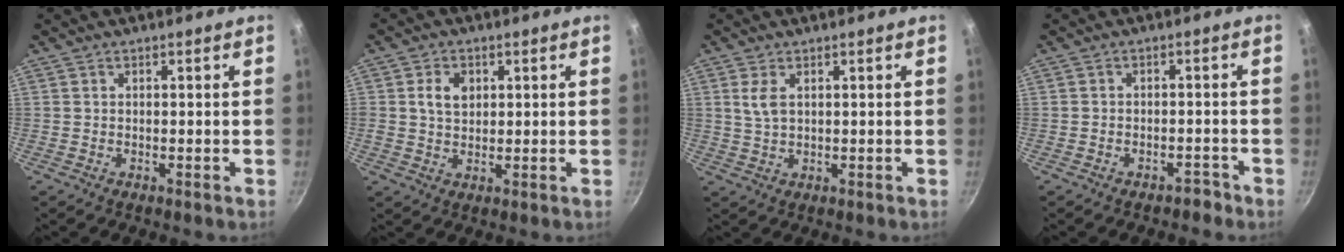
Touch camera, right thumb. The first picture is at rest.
{"total": 4.9, "force": [1.3, 3.6, 3.0], "torque": [-0.039, -0.002, 0.022]}
{"total": 3.8, "force": [1.2, 2.1, 2.9], "torque": [-0.056, -0.006, 0.025]}
{"total": 2.3, "force": [-1.8, 1.2, 0.7], "torque": [0.009, 0.030, -0.013]}